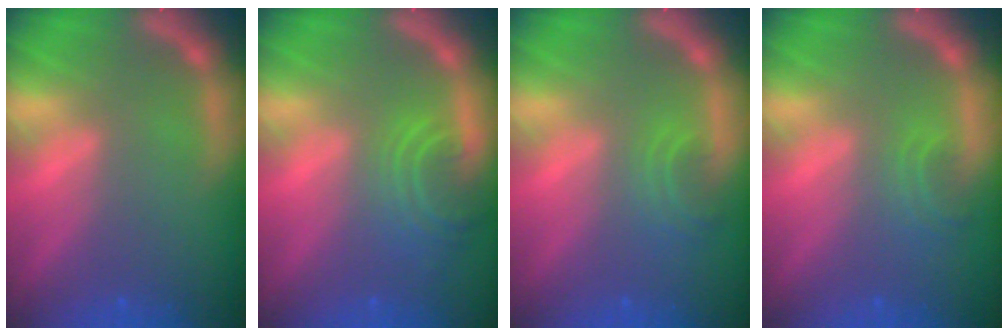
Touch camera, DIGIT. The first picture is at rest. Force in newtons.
{"total": 4.5}
{"total": 2.4}
{"total": 1.9}